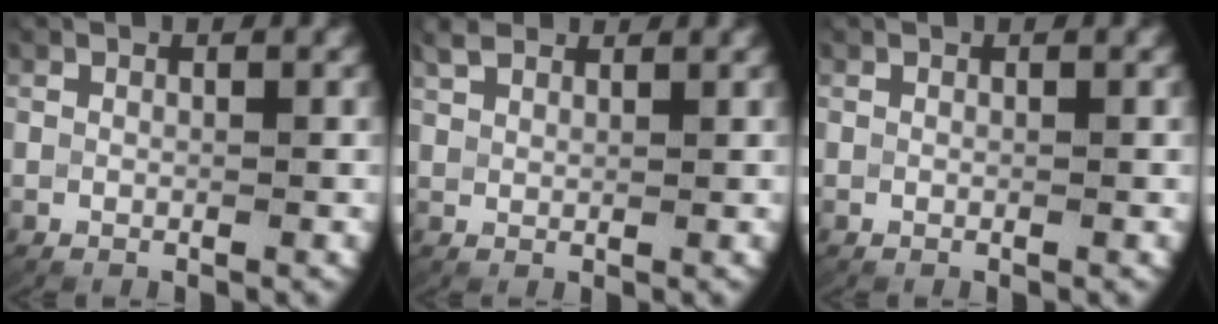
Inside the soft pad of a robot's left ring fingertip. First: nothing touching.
{"total": 1.7, "force": [1.7, 0.0, 0.3], "torque": [-0.009, 0.000, 0.036]}
{"total": 0.0}